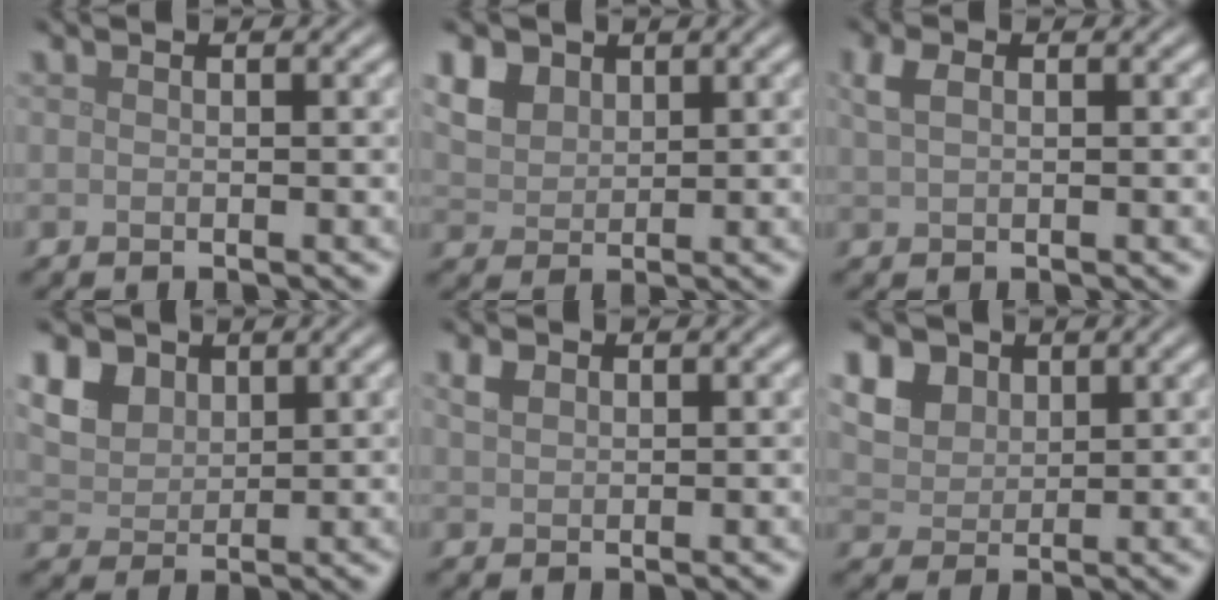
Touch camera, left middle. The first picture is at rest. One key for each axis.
{"total": 4.9, "fx": 2.9, "fy": 3.3, "fz": 2.2, "tx": -0.073, "ty": 0.005, "tz": 0.060}
{"total": 1.8, "fx": 0.8, "fy": 1.0, "fz": 1.3, "tx": -0.033, "ty": 0.004, "tz": 0.015}
{"total": 6.3, "fx": 3.3, "fy": 4.4, "fz": 3.0, "tx": -0.106, "ty": 0.012, "tz": 0.066}
{"total": 1.4, "fx": 0.8, "fy": 1.0, "fz": 0.8, "tx": -0.016, "ty": 0.005, "tz": 0.016}
{"total": 7.3, "fx": 3.8, "fy": 5.3, "fz": 3.3, "tx": -0.105, "ty": 0.018, "tz": 0.069}